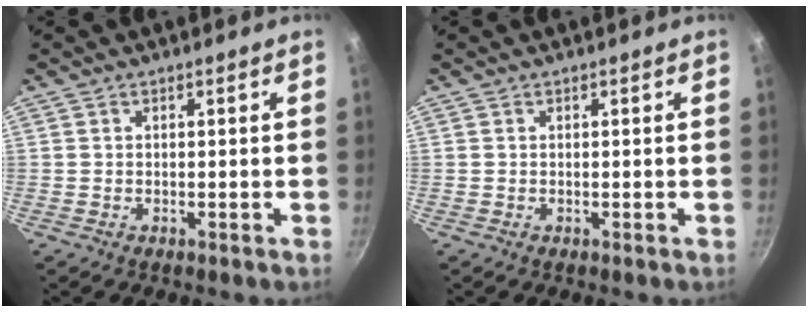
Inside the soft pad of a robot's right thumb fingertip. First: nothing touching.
{"total": 0.0}